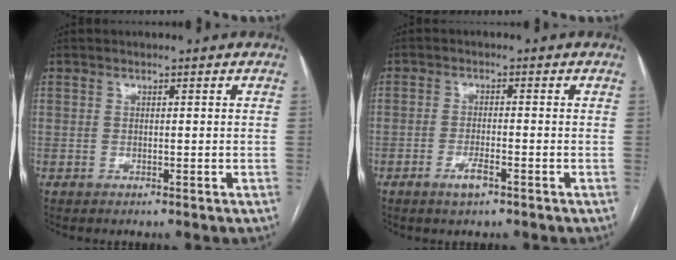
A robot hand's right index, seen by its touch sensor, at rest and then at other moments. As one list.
[{"total": 3.0, "force": [-1.8, 0.5, 2.4], "torque": [-0.048, -0.003, -0.032]}]